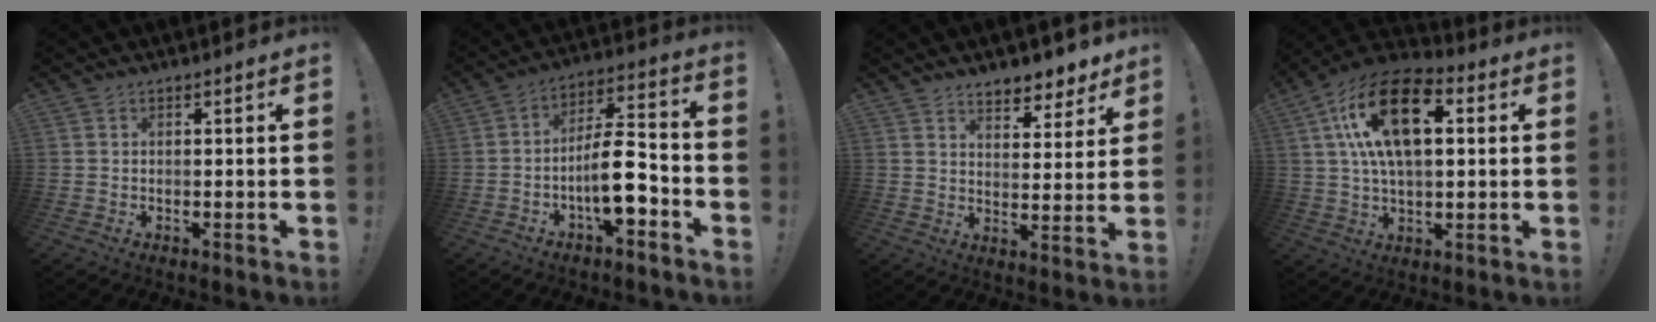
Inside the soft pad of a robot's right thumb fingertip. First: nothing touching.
{"total": 14.0, "force": [-4.4, 4.7, 12.4], "torque": [-0.217, 0.019, -0.072]}
{"total": 7.4, "force": [6.5, 3.1, 1.9], "torque": [-0.012, -0.058, 0.118]}
{"total": 19.8, "force": [5.3, 10.7, 15.8], "torque": [-0.278, -0.001, 0.083]}